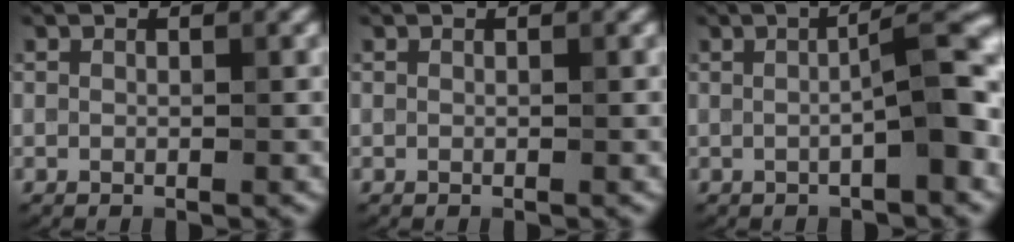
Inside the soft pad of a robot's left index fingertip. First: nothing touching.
{"total": 0.0}
{"total": 5.0, "force": [-0.3, 0.8, 4.9], "torque": [-0.068, 0.017, -0.009]}